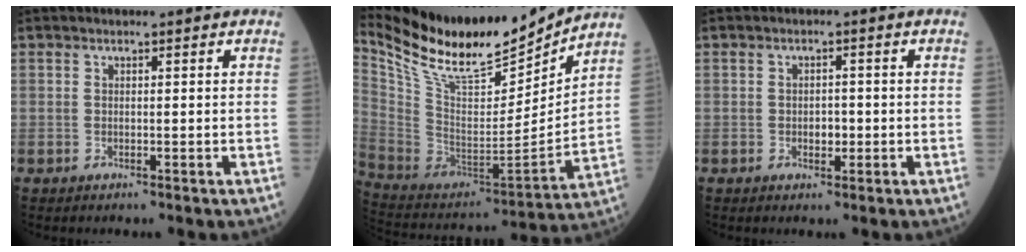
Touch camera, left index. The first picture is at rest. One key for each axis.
{"total": 20.8, "fx": 18.7, "fy": 3.4, "fz": 8.5, "tx": -0.169, "ty": -0.033, "tz": 0.328}
{"total": 1.8, "fx": -0.6, "fy": 1.2, "fz": 1.3, "tx": -0.017, "ty": -0.001, "tz": -0.008}